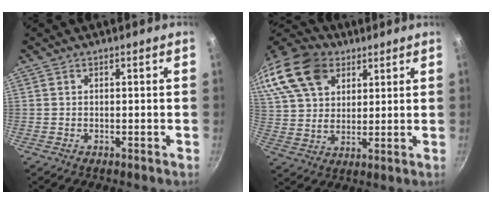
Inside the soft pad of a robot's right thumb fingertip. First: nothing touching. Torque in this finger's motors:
{"motor_torque": [-0.11, 1.08, 0.28, -0.21, 0.11]}